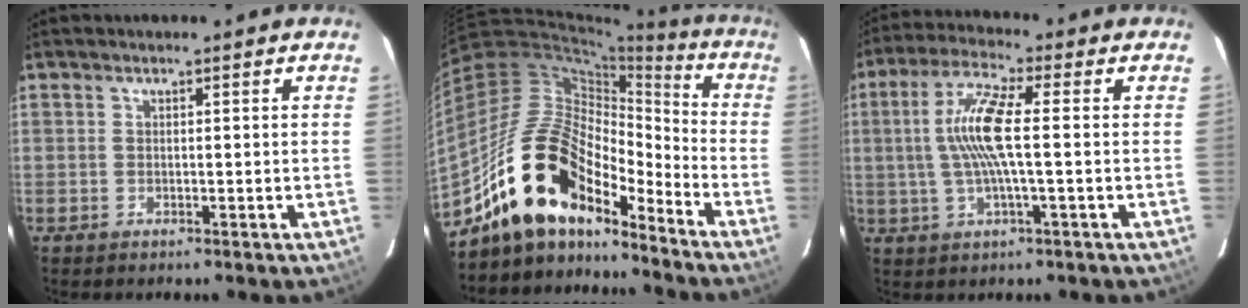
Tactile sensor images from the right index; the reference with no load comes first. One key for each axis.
{"total": 19.3, "fx": -14.9, "fy": 8.0, "fz": 9.2, "tx": -0.171, "ty": 0.014, "tz": -0.274}
{"total": 10.1, "fx": 0.2, "fy": 1.1, "fz": 10.0, "tx": -0.198, "ty": 0.007, "tz": 0.003}